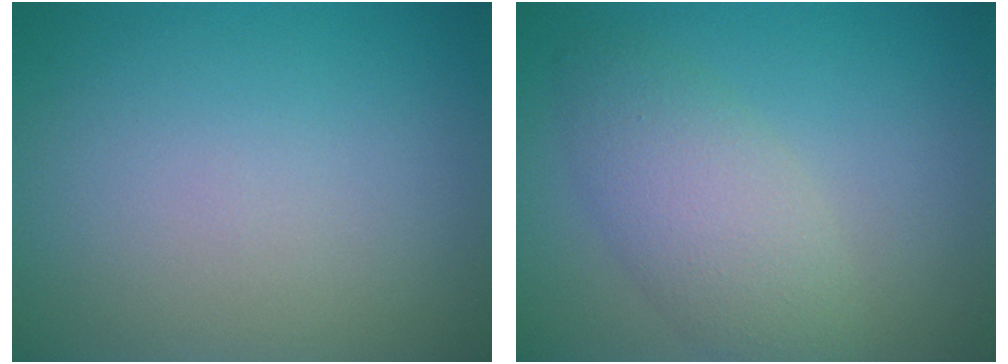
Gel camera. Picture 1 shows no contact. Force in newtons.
{"total": 4.3, "press": 4.3, "slide": 0.3}